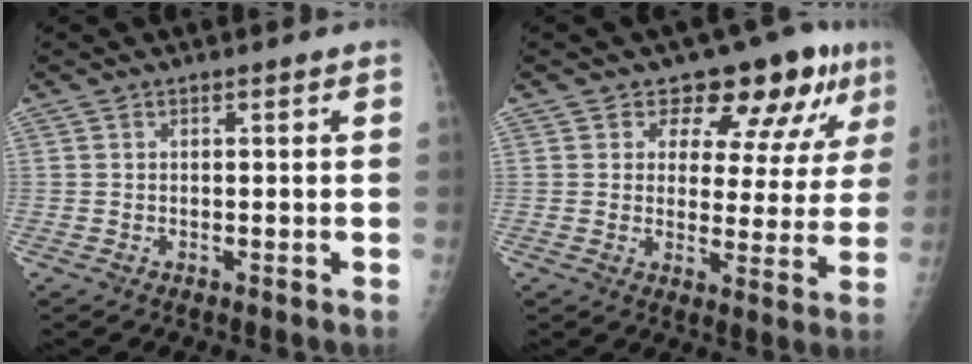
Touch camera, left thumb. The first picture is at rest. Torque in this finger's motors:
{"motor_torque": [0.08, 0.24, -0.25, -0.28, 0.03]}